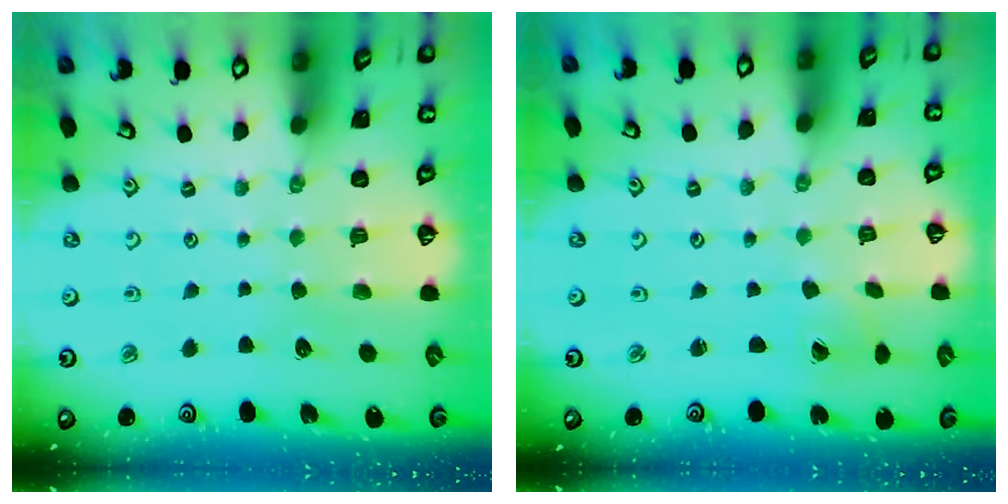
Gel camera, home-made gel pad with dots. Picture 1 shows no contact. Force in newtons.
{"total": 1.1, "press": 1.1, "slide": 0.0}